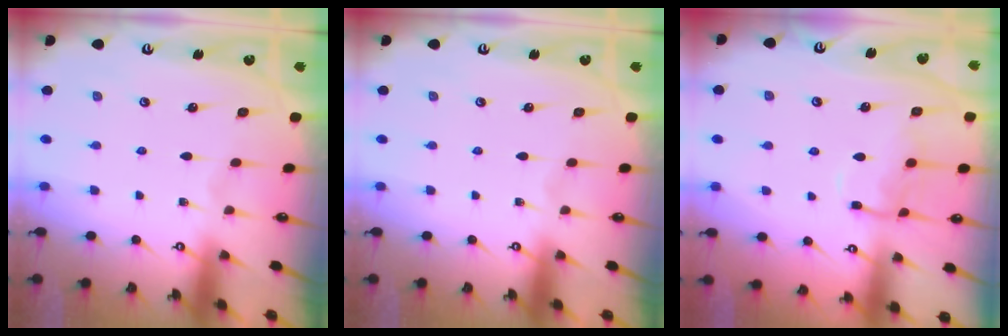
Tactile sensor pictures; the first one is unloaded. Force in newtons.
{"total": 0.0}
{"total": 10.0, "press": 10.0, "slide": 0.6}